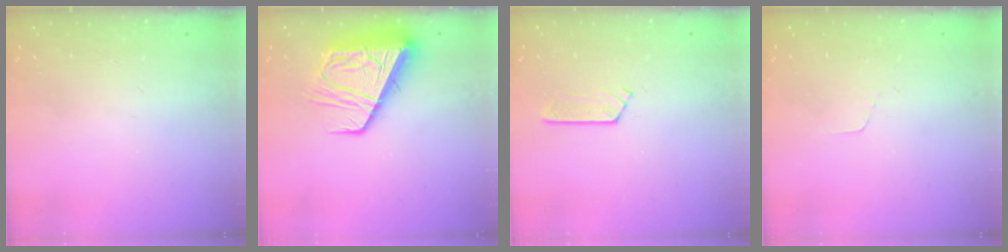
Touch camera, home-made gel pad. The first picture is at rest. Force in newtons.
{"total": 13.6, "press": 13.5, "slide": 1.7}
{"total": 2.9, "press": 2.9, "slide": 0.3}
{"total": 2.6, "press": 2.6, "slide": 0.1}